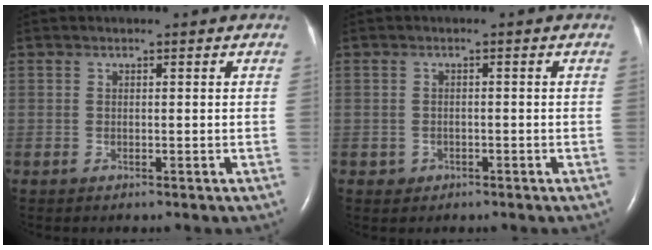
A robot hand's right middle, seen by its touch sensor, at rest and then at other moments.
{"total": 1.3, "force": [-0.7, 1.2, 0.0], "torque": [-0.004, 0.005, -0.008]}